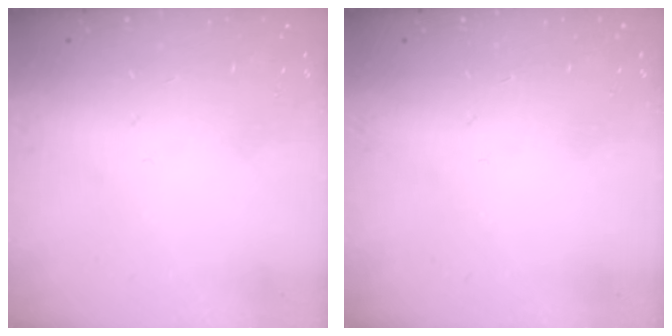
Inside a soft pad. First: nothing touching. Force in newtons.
{"total": 0.0}